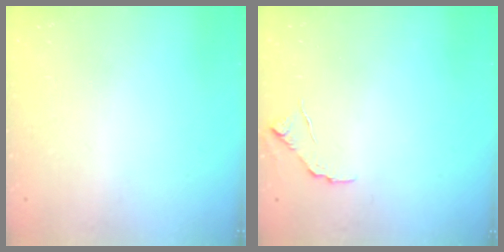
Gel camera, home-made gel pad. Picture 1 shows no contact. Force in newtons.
{"total": 5.9, "press": 5.8, "slide": 0.6}